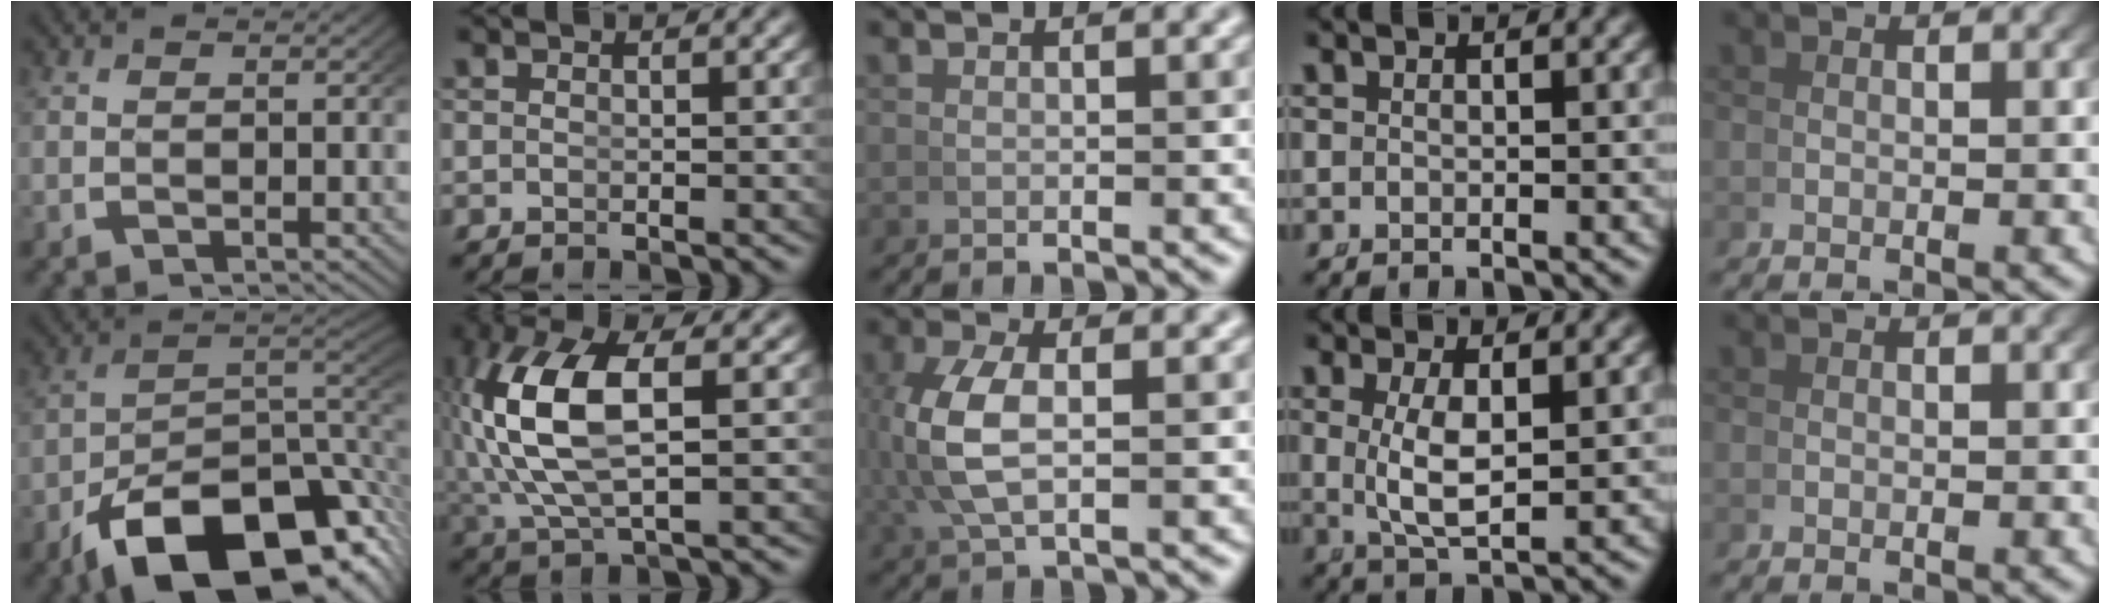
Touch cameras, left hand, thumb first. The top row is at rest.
{"thumb": {"total": 18.2, "force": [-7.6, 10.1, 13.0], "torque": [-0.212, -0.056, -0.094]}, "index": {"total": 8.1, "force": [0.8, 3.5, 7.2], "torque": [-0.173, -0.012, 0.031]}, "middle": {"total": 5.0, "force": [0.4, 2.3, 4.5], "torque": [-0.119, -0.003, 0.017]}, "ring": {"total": 3.7, "force": [0.2, 1.1, 3.5], "torque": [-0.072, -0.018, 0.020]}}